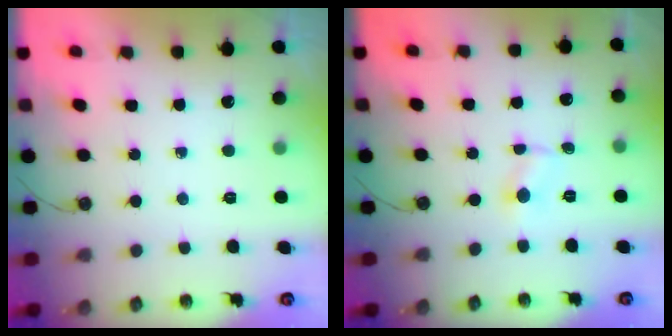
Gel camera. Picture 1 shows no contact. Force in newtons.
{"total": 1.7, "press": 1.6, "slide": 0.2}